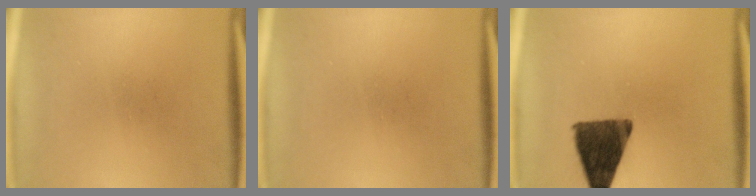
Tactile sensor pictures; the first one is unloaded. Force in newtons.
{"total": 0.0}
{"total": 12.3}